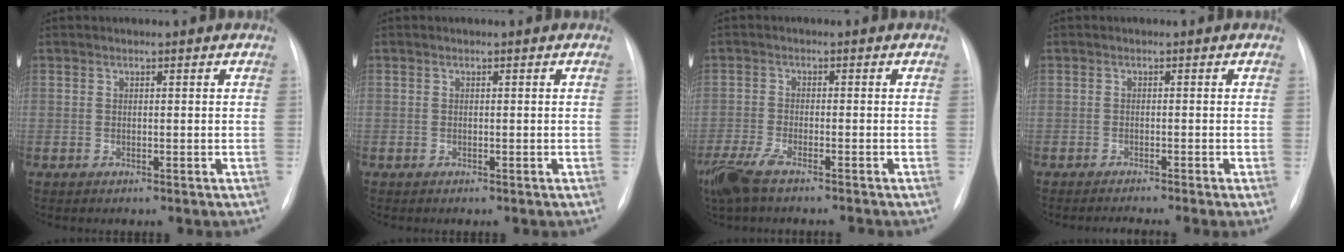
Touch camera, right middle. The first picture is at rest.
{"total": 0.0}
{"total": 7.5, "force": [-5.8, 1.5, 4.5], "torque": [-0.091, -0.018, -0.106]}
{"total": 3.4, "force": [-2.6, -0.6, 2.1], "torque": [-0.024, -0.003, -0.039]}